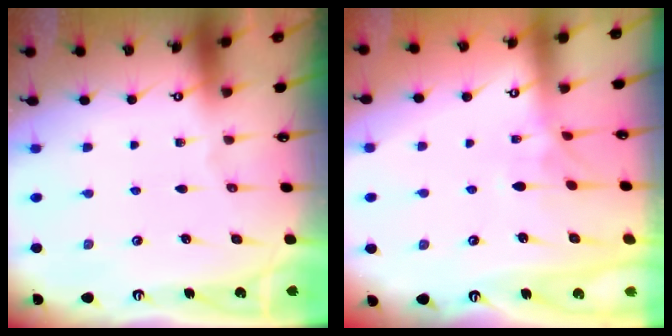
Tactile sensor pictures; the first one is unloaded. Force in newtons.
{"total": 2.8, "press": 2.6, "slide": 0.9}